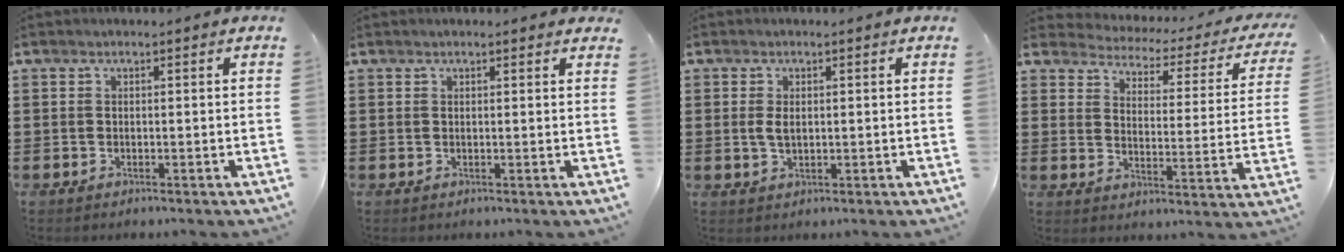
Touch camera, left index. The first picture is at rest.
{"total": 0.7, "force": [0.6, 0.2, 0.4], "torque": [-0.009, 0.002, 0.010]}
{"total": 2.3, "force": [0.1, 1.3, 1.9], "torque": [-0.048, 0.002, -0.002]}
{"total": 2.2, "force": [2.1, 0.4, 0.2], "torque": [-0.026, -0.025, 0.026]}